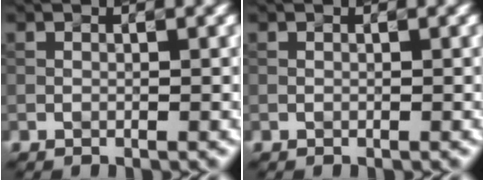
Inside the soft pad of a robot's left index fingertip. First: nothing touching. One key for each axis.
{"total": 0.0}